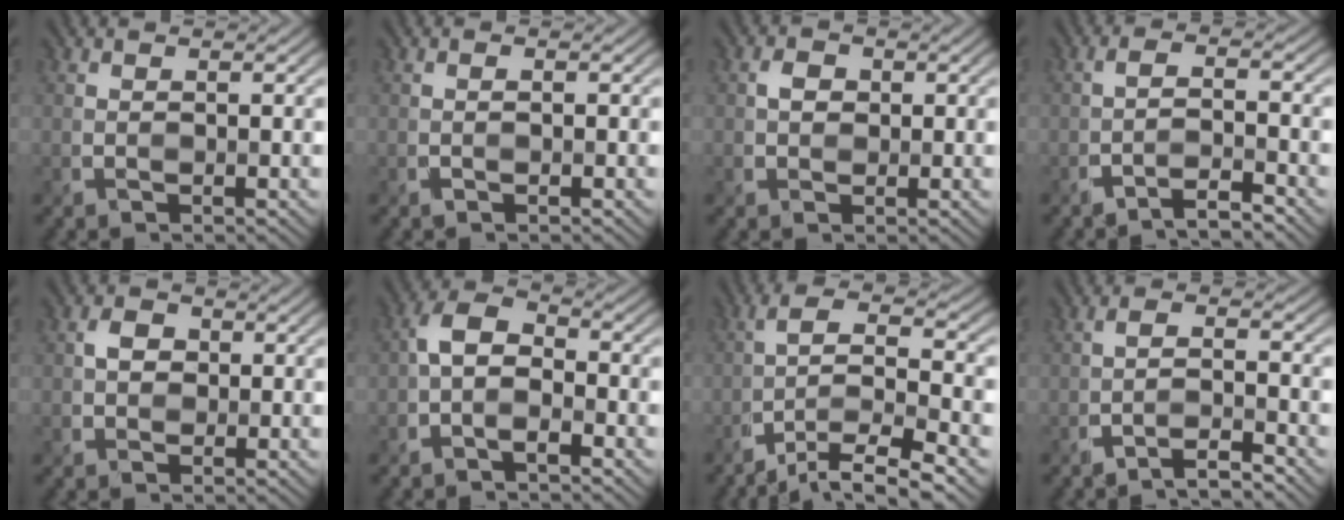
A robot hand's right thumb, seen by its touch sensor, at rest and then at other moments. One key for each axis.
{"total": 0.6, "fx": -0.1, "fy": 0.2, "fz": 0.5, "tx": -0.008, "ty": 0.001, "tz": -0.003}
{"total": 1.3, "fx": 0.1, "fy": 1.3, "fz": 0.5, "tx": -0.012, "ty": 0.000, "tz": 0.001}
{"total": 3.7, "fx": -2.9, "fy": 0.5, "fz": 2.3, "tx": -0.036, "ty": 0.014, "tz": -0.064}
{"total": 1.7, "fx": 0.0, "fy": 1.6, "fz": 0.7, "tx": -0.016, "ty": 0.001, "tz": -0.001}
{"total": 4.1, "fx": -1.5, "fy": 2.2, "fz": 3.1, "tx": -0.062, "ty": 0.012, "tz": -0.033}
{"total": 10.5, "fx": -6.6, "fy": 2.6, "fz": 7.7, "tx": -0.139, "ty": 0.001, "tz": -0.111}
{"total": 3.8, "fx": -3.0, "fy": 0.5, "fz": 2.3, "tx": -0.033, "ty": 0.015, "tz": -0.065}